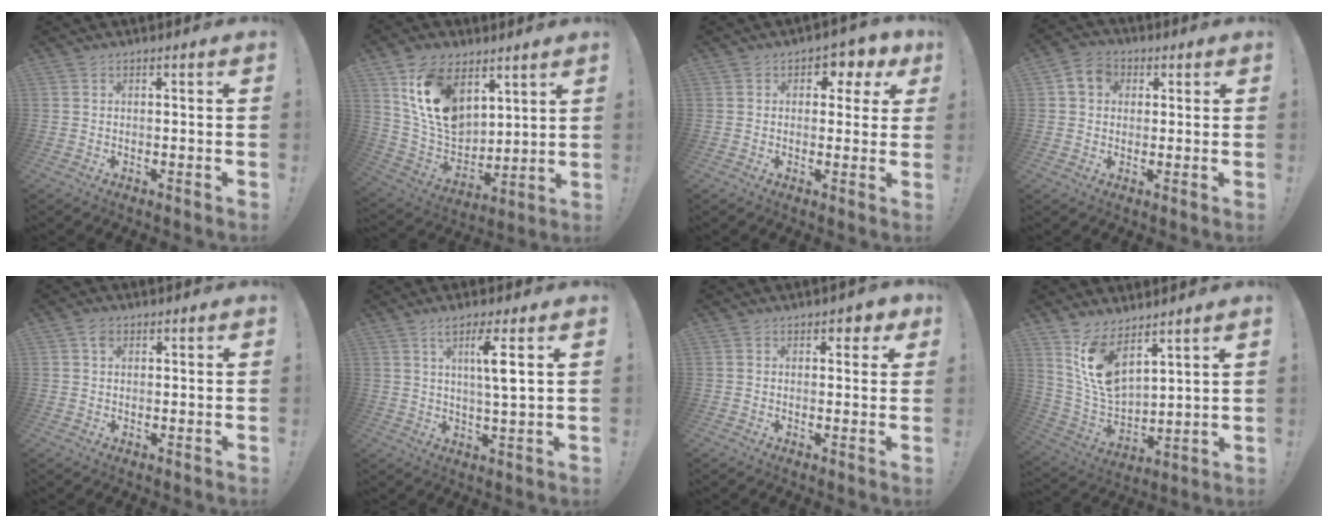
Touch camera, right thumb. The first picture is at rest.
{"total": 17.3, "force": [8.7, 11.4, 9.7], "torque": [-0.178, -0.048, 0.166]}
{"total": 4.8, "force": [1.9, 3.8, 2.3], "torque": [-0.012, -0.020, 0.029]}
{"total": 6.7, "force": [1.9, 5.6, 3.1], "torque": [-0.044, 0.007, 0.037]}
{"total": 2.2, "force": [1.2, 1.5, 1.1], "torque": [-0.006, -0.005, 0.019]}
{"total": 7.2, "force": [2.5, 0.0, 6.8], "torque": [-0.114, -0.007, 0.031]}
{"total": 2.7, "force": [1.4, 1.8, 1.4], "torque": [0.009, -0.011, 0.017]}
{"total": 12.9, "force": [8.7, 6.2, 7.3], "torque": [-0.141, -0.061, 0.169]}